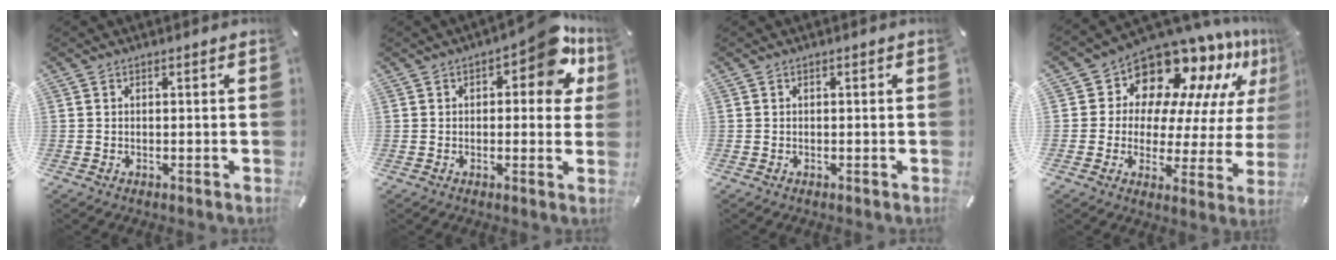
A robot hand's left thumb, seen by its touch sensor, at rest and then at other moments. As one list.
[{"total": 12.2, "force": [5.1, 5.8, 9.5], "torque": [-0.105, -0.028, 0.081]}, {"total": 0.0}, {"total": 12.7, "force": [10.9, 6.0, 2.3], "torque": [-0.044, -0.126, 0.182]}]